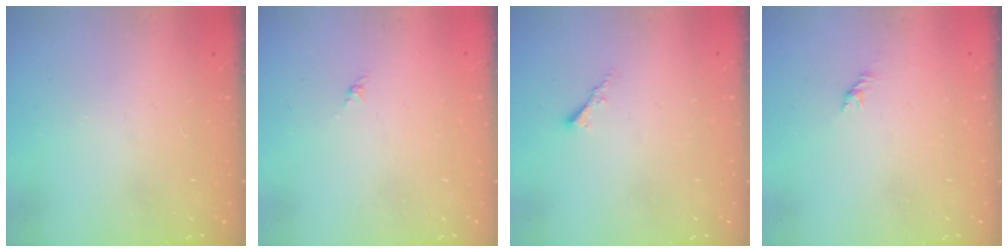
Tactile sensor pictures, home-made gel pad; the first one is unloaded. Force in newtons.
{"total": 0.0}
{"total": 1.7, "press": 1.6, "slide": 0.4}
{"total": 0.0}